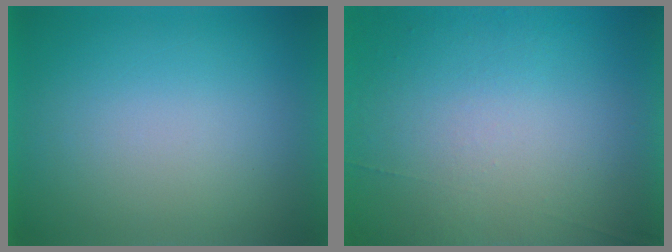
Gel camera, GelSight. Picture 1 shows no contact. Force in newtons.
{"total": 6.8}